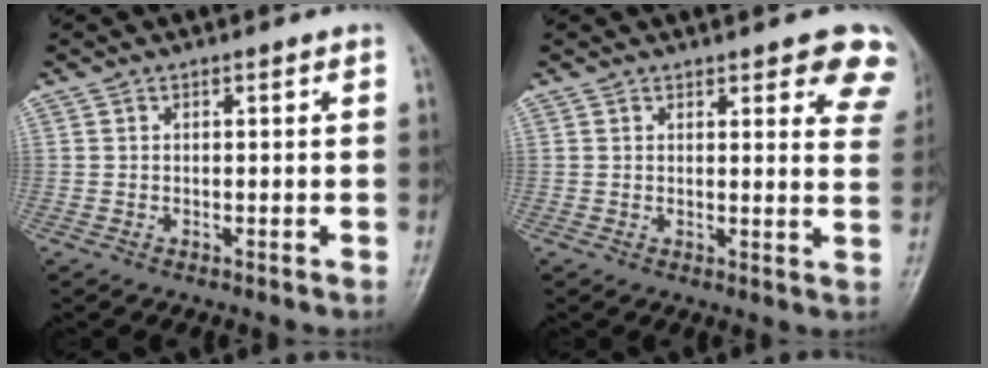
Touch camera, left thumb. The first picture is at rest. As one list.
[{"total": 9.5, "force": [6.8, 3.3, 5.8], "torque": [-0.027, -0.030, 0.061]}]